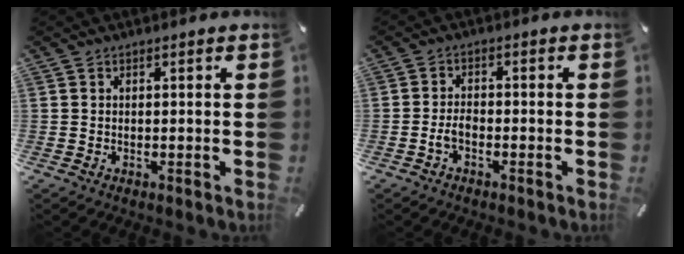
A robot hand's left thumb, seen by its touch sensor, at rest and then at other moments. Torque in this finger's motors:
{"motor_torque": [-0.45, 0.58, 0.29, 0.52, 0.09]}